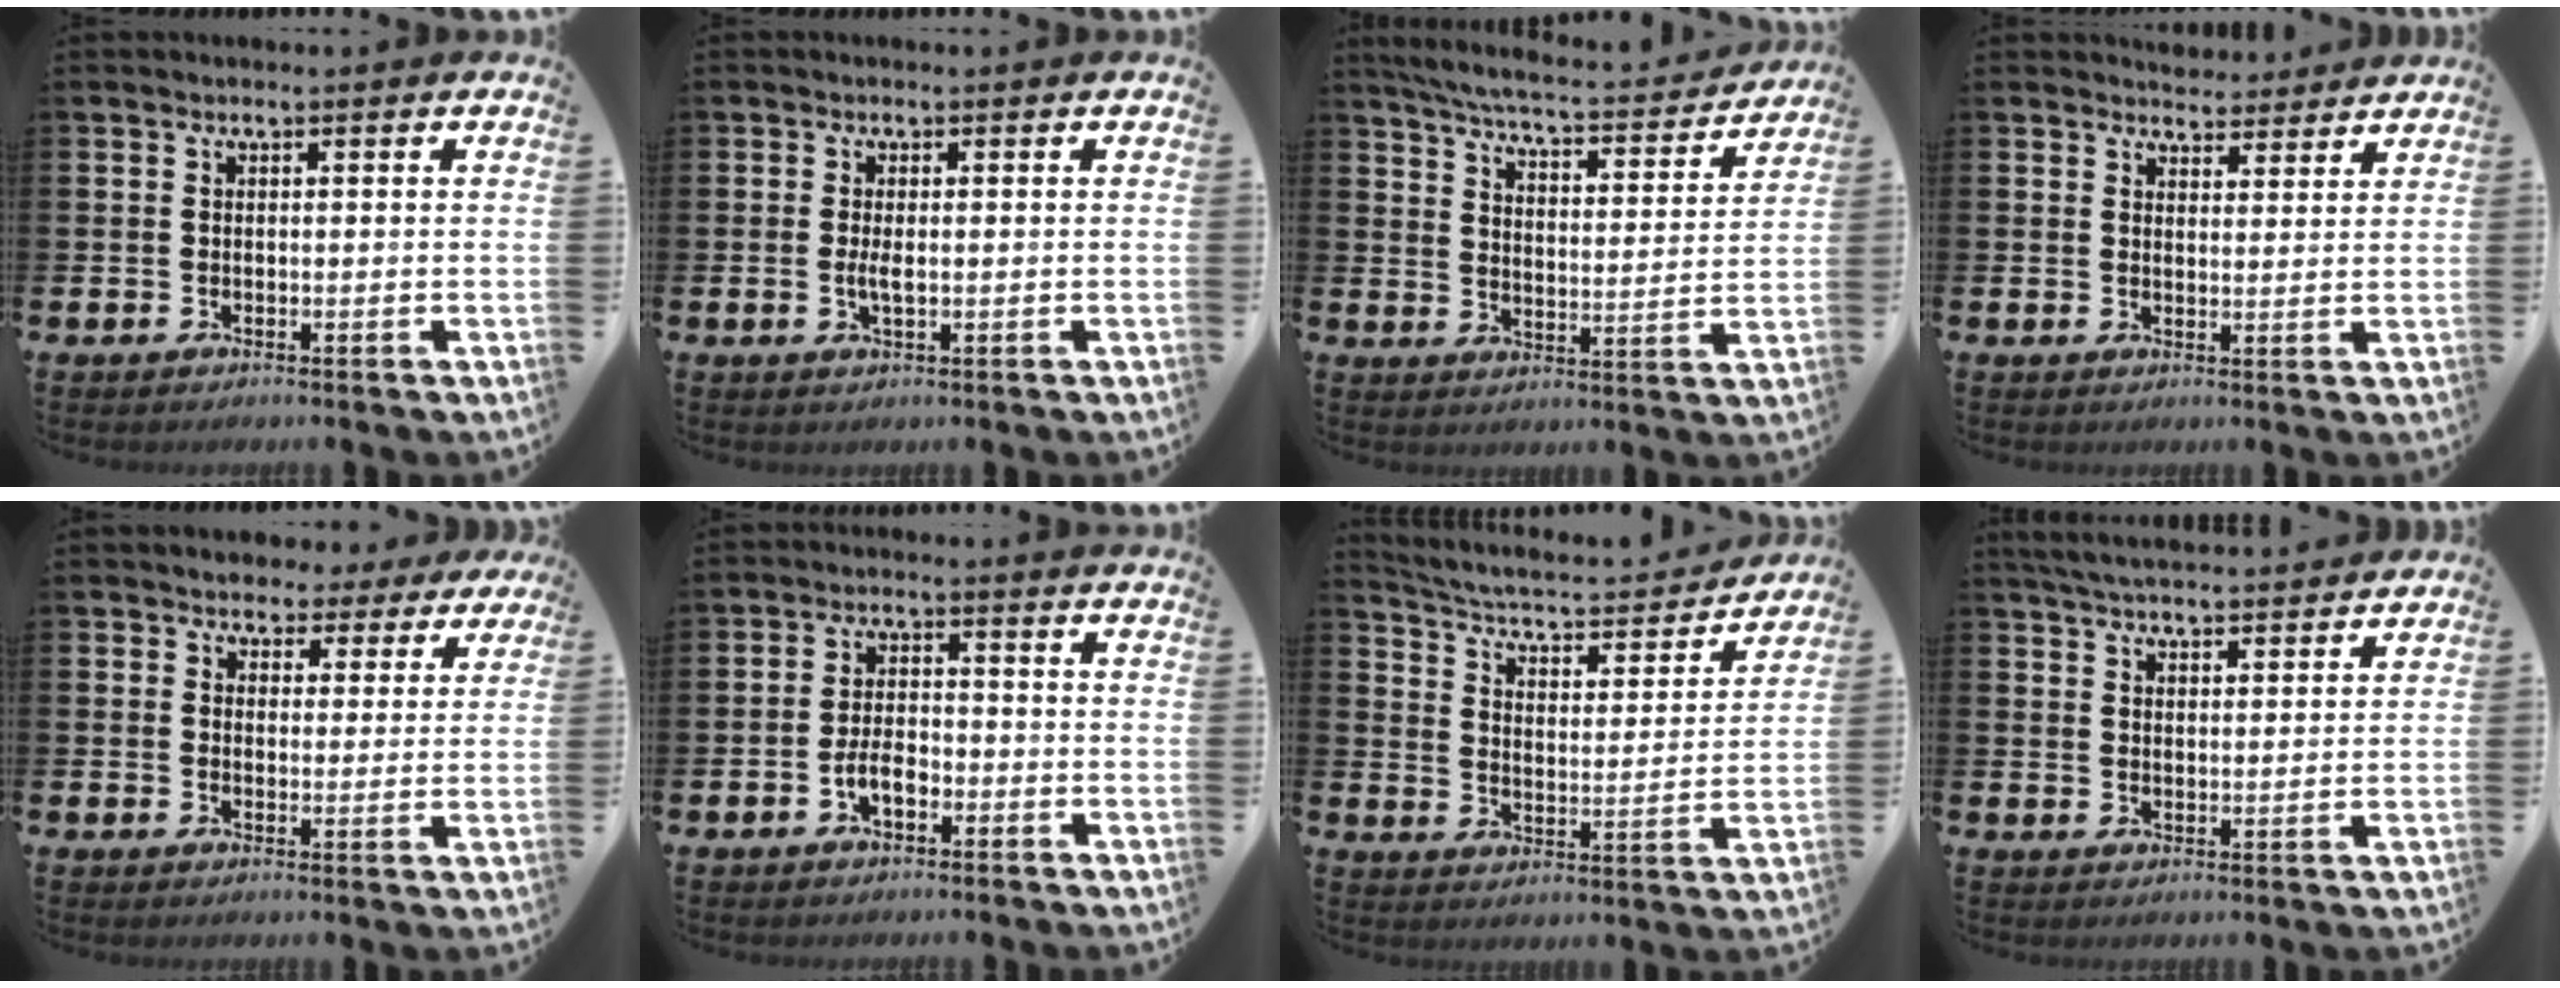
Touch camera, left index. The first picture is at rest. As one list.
[{"total": 1.9, "force": [-0.1, 0.6, 1.8], "torque": [-0.033, 0.001, -0.003]}, {"total": 6.0, "force": [5.6, 0.5, 2.0], "torque": [-0.068, -0.043, 0.093]}, {"total": 4.0, "force": [3.9, 0.9, -0.3], "torque": [0.002, -0.021, 0.072]}, {"total": 4.0, "force": [3.5, 2.0, 0.2], "torque": [-0.013, -0.018, 0.060]}, {"total": 3.4, "force": [-1.4, 1.7, 2.6], "torque": [-0.046, 0.006, -0.027]}, {"total": 4.8, "force": [4.4, 1.0, 1.7], "torque": [-0.062, -0.037, 0.065]}, {"total": 5.0, "force": [4.9, 0.2, 0.6], "torque": [-0.025, -0.028, 0.088]}]